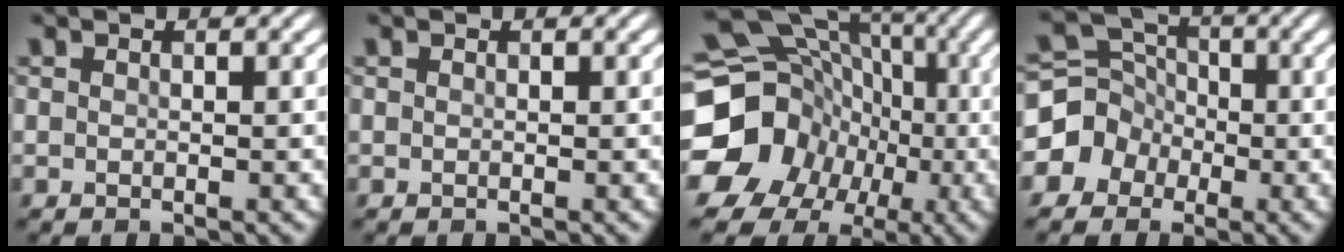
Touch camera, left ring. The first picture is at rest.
{"total": 0.0}
{"total": 19.4, "force": [-3.6, 17.6, 7.4], "torque": [-0.167, -0.008, -0.097]}
{"total": 4.8, "force": [-1.7, 4.3, 1.2], "torque": [0.000, 0.009, -0.053]}